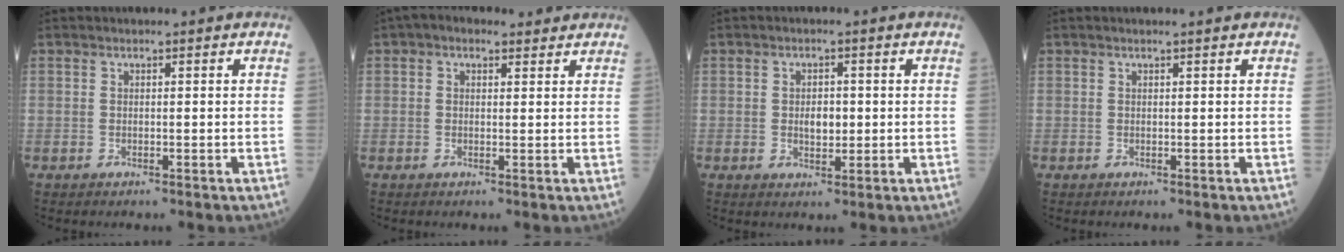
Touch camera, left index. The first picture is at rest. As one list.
[{"total": 4.2, "force": [2.9, 2.2, 2.1], "torque": [-0.037, 0.032, 0.047]}, {"total": 3.0, "force": [0.0, 1.7, 2.5], "torque": [-0.042, 0.001, 0.003]}, {"total": 1.1, "force": [0.9, -0.2, 0.5], "torque": [-0.010, 0.003, 0.015]}]